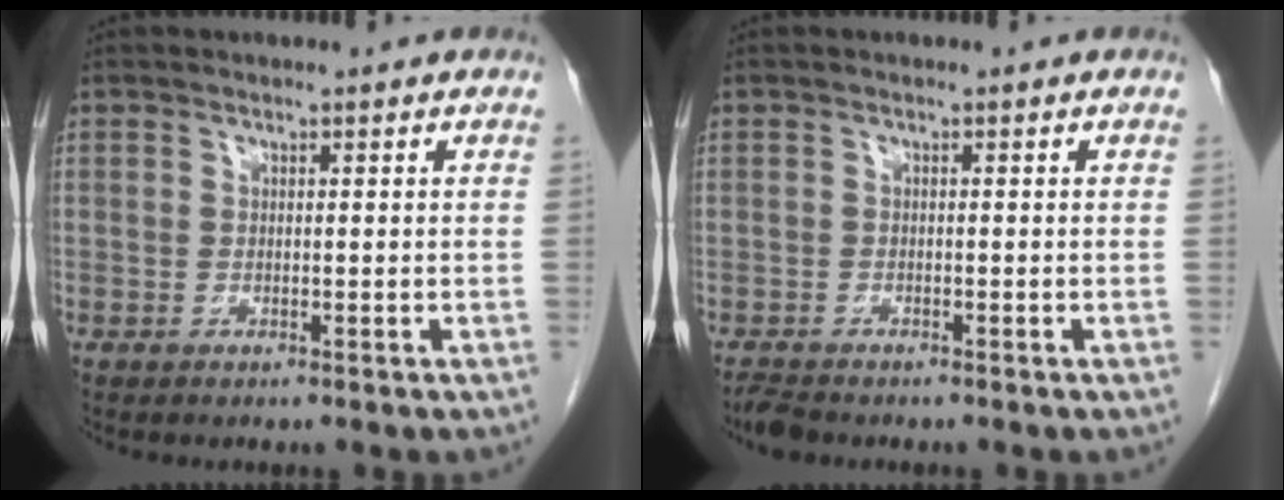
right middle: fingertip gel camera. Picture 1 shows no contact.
{"total": 2.6, "force": [-2.3, 0.6, 0.9], "torque": [-0.022, -0.008, -0.039]}